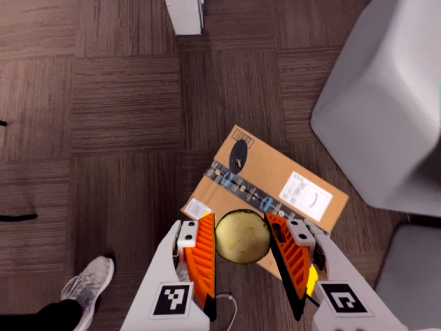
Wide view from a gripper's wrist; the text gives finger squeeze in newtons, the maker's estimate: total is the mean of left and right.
{"total": 7.3, "left": 7.5, "right": 7.0}